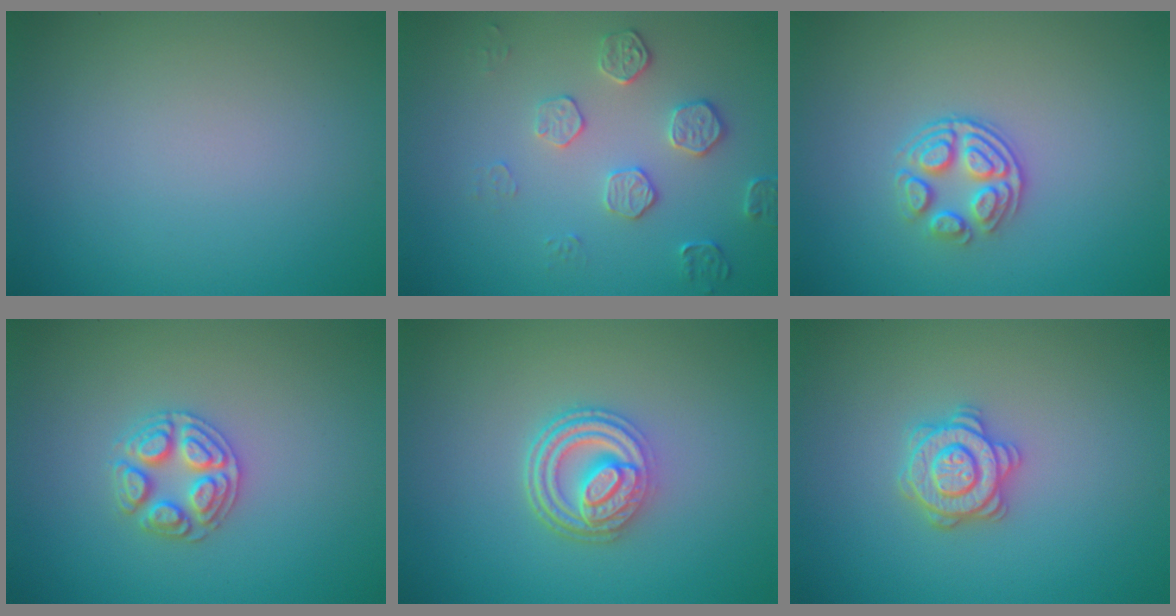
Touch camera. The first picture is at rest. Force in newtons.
{"total": 2.2, "press": 1.8, "slide": 1.2}
{"total": 3.1, "press": 2.6, "slide": 1.8}
{"total": 2.9, "press": 2.8, "slide": 0.4}
{"total": 4.7, "press": 3.6, "slide": 3.0}
{"total": 3.1, "press": 3.0, "slide": 0.5}